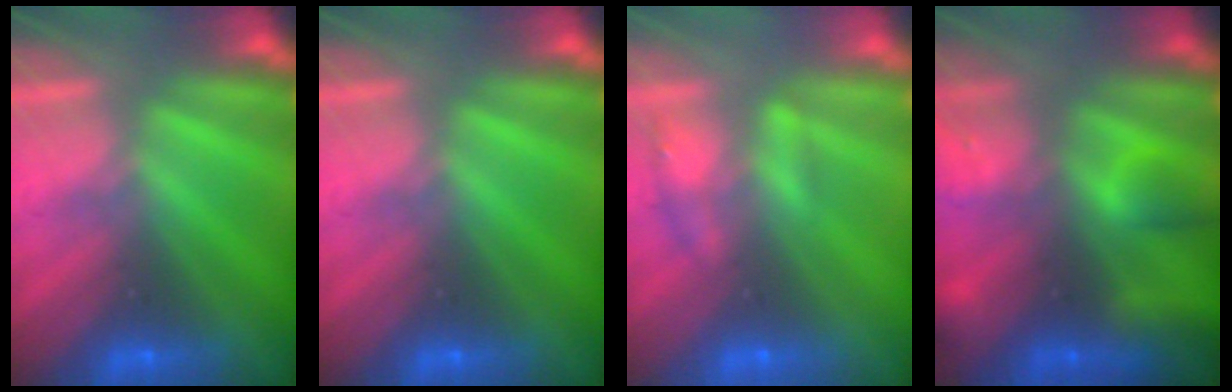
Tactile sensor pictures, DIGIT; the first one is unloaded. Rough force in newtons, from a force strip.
{"total": 0.0}
{"total": 2.2}
{"total": 8.8}